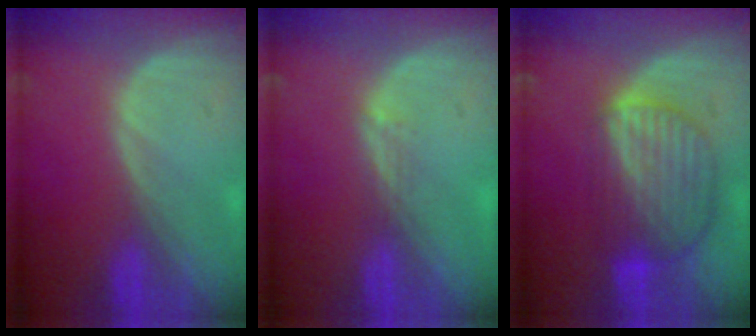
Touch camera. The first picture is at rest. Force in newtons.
{"total": 1.5, "press": 1.0, "slide": 1.0}
{"total": 8.7, "press": 7.6, "slide": 4.3}